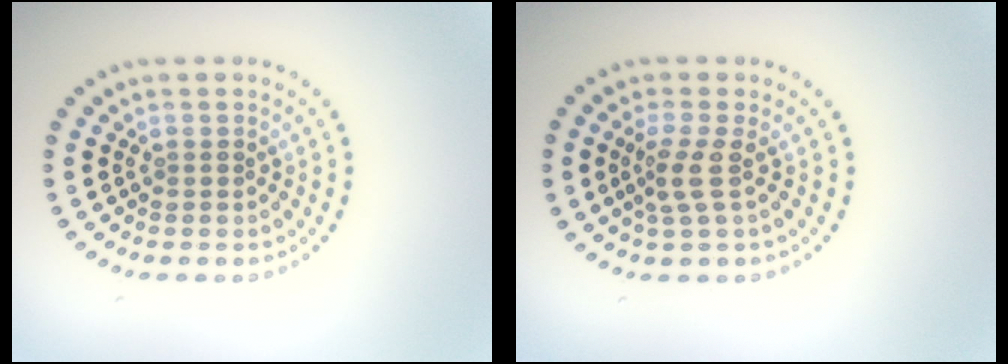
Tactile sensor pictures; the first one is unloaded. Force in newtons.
{"total": 2.3, "press": 1.6, "slide": 1.6}